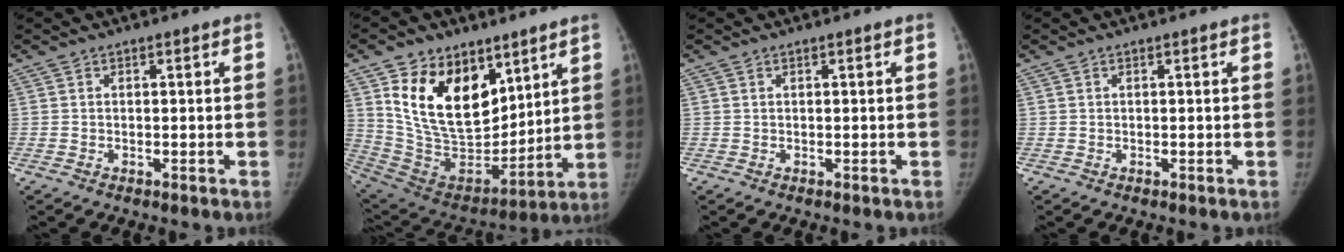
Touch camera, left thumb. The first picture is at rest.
{"total": 21.3, "force": [10.1, 13.4, 13.1], "torque": [-0.184, -0.055, 0.202]}
{"total": 0.0}
{"total": 0.0}